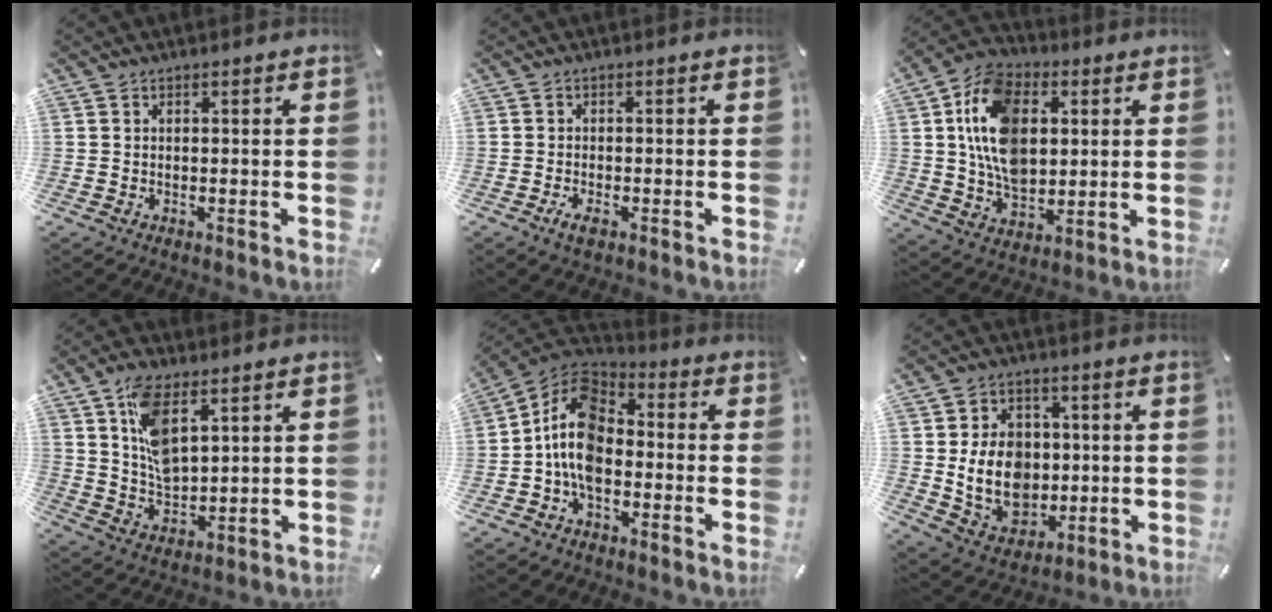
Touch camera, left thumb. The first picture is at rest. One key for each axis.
{"total": 2.1, "fx": -1.2, "fy": 0.8, "fz": 1.6, "tx": -0.034, "ty": 0.000, "tz": -0.022}
{"total": 16.7, "fx": 2.9, "fy": 11.7, "fz": 11.6, "tx": -0.230, "ty": 0.013, "tz": 0.055}
{"total": 10.6, "fx": 5.1, "fy": 5.5, "fz": 7.5, "tx": -0.149, "ty": -0.012, "tz": 0.093}
{"total": 11.6, "fx": -3.2, "fy": 7.5, "fz": 8.3, "tx": -0.187, "ty": 0.008, "tz": -0.067}
{"total": 13.5, "fx": 0.1, "fy": 11.2, "fz": 7.6, "tx": -0.151, "ty": 0.008, "tz": 0.010}